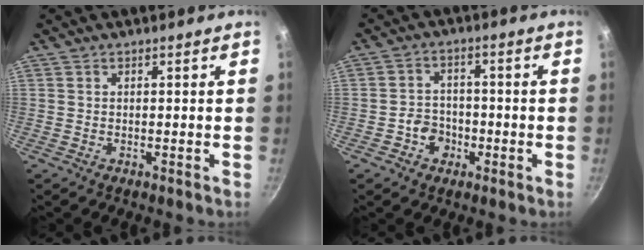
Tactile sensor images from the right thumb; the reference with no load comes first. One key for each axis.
{"total": 5.0, "fx": -2.0, "fy": 4.2, "fz": 1.9, "tx": -0.007, "ty": 0.021, "tz": -0.037}